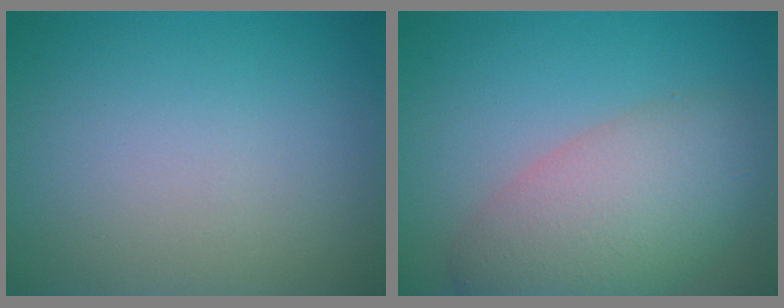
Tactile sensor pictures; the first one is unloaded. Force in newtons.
{"total": 7.4, "press": 7.4, "slide": 0.6}